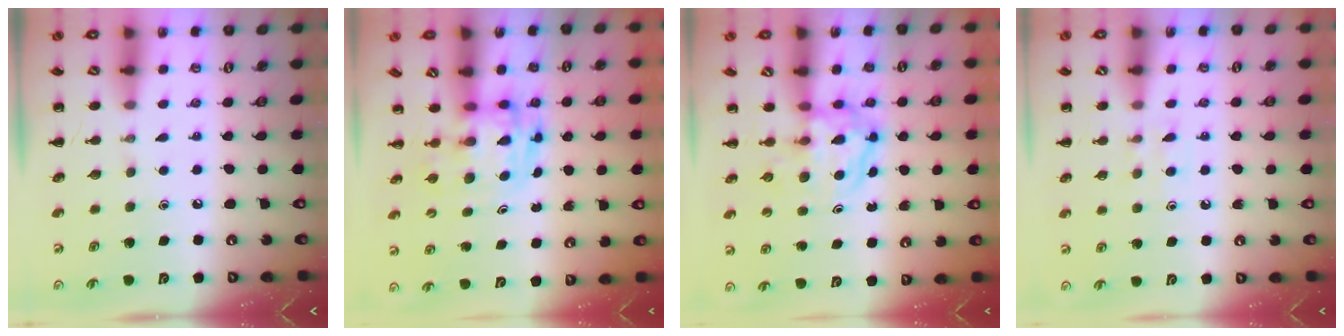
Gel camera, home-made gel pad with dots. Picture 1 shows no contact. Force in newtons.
{"total": 3.5, "press": 3.5, "slide": 0.6}
{"total": 3.8, "press": 3.8, "slide": 0.4}
{"total": 4.4, "press": 4.1, "slide": 1.6}